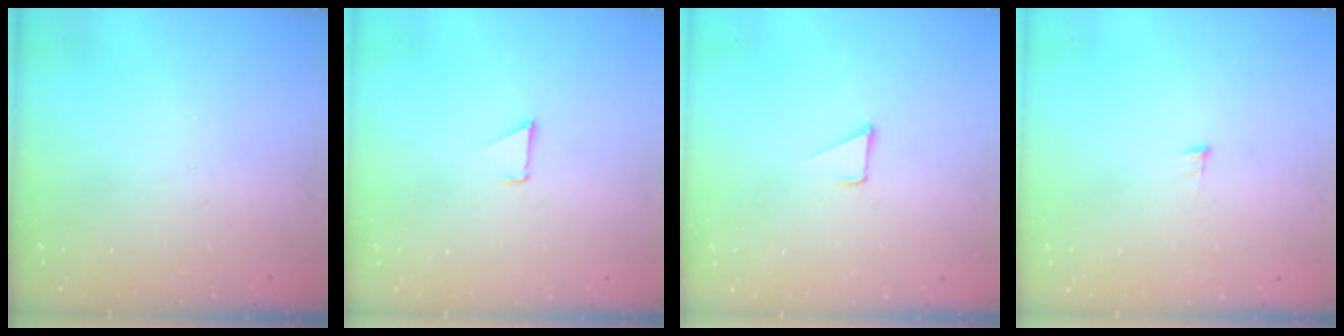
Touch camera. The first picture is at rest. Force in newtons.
{"total": 0.9, "press": 0.9, "slide": 0.1}
{"total": 2.3, "press": 2.3, "slide": 0.2}
{"total": 4.5, "press": 4.5, "slide": 0.3}